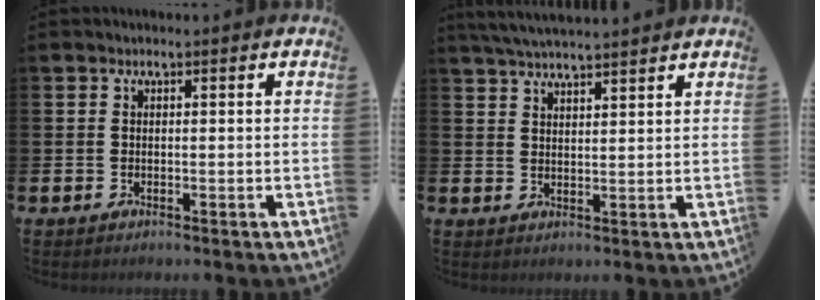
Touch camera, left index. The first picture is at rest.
{"total": 4.4, "force": [4.3, 0.0, 0.9], "torque": [-0.032, -0.014, 0.078]}